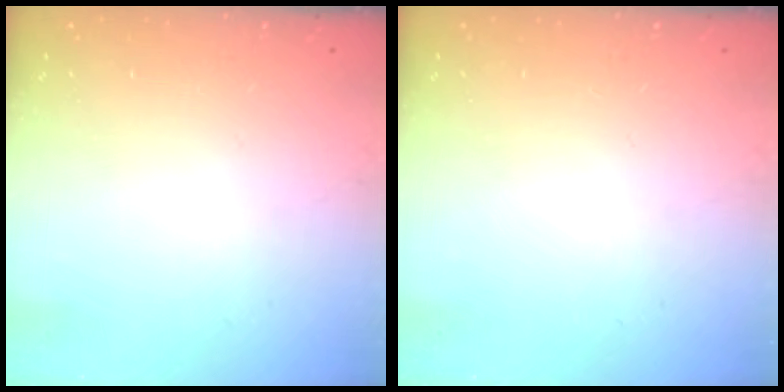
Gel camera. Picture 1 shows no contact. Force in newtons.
{"total": 0.0}